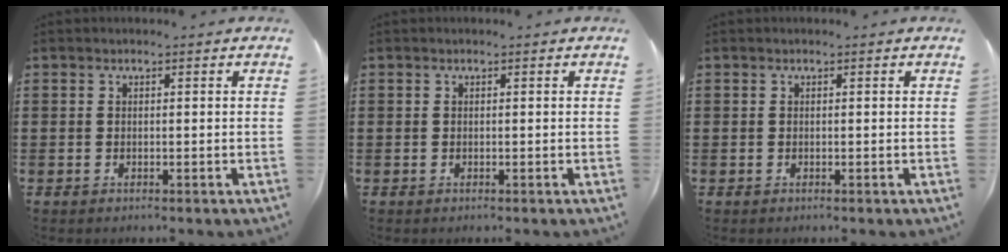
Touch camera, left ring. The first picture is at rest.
{"total": 0.0}
{"total": 0.0}